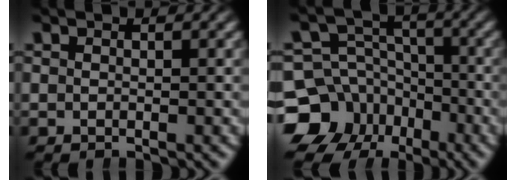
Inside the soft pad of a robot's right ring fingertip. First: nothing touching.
{"total": 13.3, "force": [-5.0, 11.3, 4.9], "torque": [-0.083, -0.064, -0.072]}